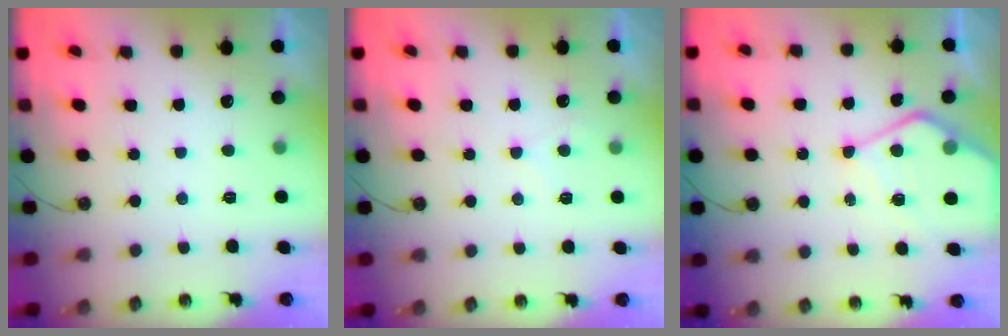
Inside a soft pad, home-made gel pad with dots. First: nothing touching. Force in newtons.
{"total": 6.3, "press": 6.2, "slide": 0.8}
{"total": 11.0, "press": 10.9, "slide": 1.3}